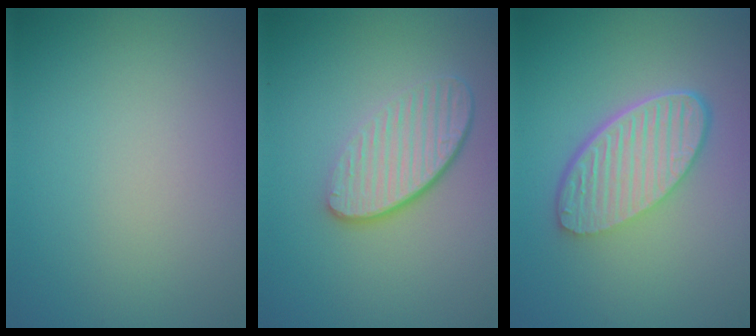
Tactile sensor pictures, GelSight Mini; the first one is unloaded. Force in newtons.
{"total": 4.1, "press": 3.0, "slide": 2.9}
{"total": 6.1, "press": 4.4, "slide": 4.2}